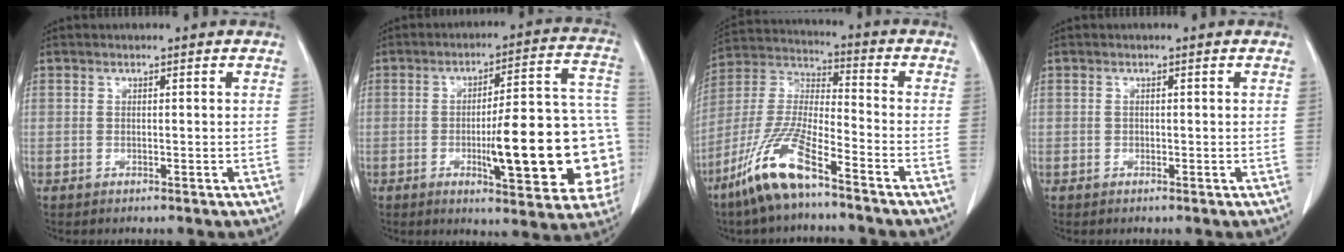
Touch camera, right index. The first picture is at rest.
{"total": 21.1, "force": [-4.5, 3.9, 20.3], "torque": [-0.188, 0.031, -0.047]}
{"total": 12.7, "force": [-8.5, 1.7, 9.4], "torque": [-0.206, -0.020, -0.170]}
{"total": 0.0}